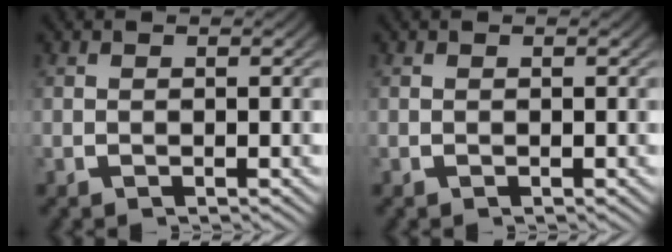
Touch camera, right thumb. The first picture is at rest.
{"total": 0.0}